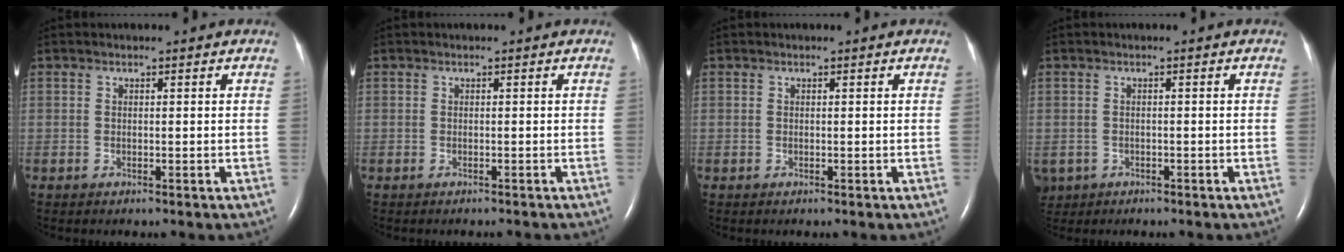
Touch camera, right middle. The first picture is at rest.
{"total": 2.3, "force": [-2.1, 0.4, 0.7], "torque": [-0.017, -0.003, -0.021]}
{"total": 0.0}
{"total": 3.8, "force": [-2.2, 3.0, 0.8], "torque": [-0.019, 0.000, -0.033]}